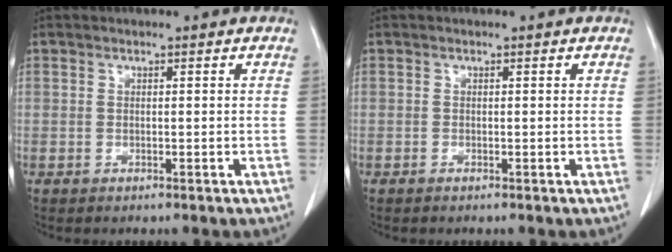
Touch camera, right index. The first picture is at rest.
{"total": 0.0}